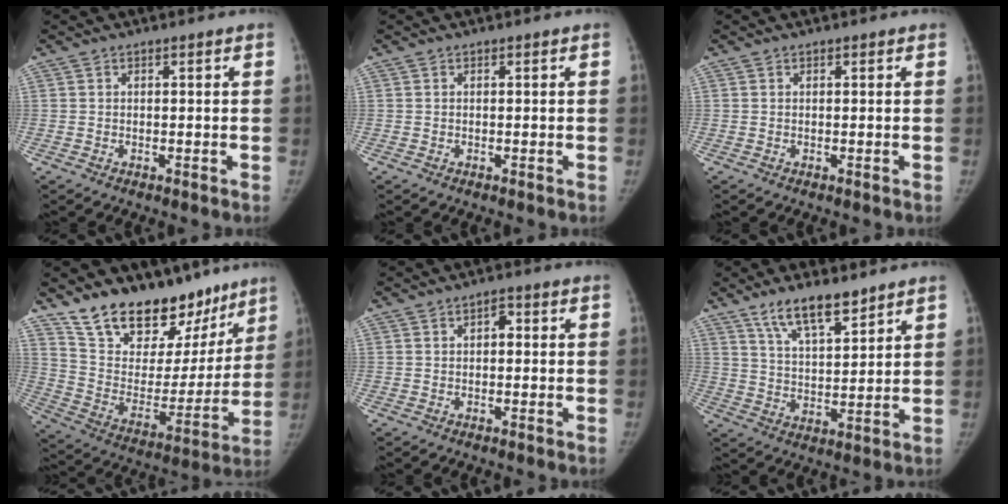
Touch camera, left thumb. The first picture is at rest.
{"total": 0.0}
{"total": 0.0}
{"total": 23.9, "force": [18.2, 12.1, 9.7], "torque": [-0.103, -0.095, 0.297]}
{"total": 2.0, "force": [0.4, 1.2, 1.6], "torque": [-0.016, 0.005, 0.000]}
{"total": 10.0, "force": [7.2, 3.1, 6.2], "torque": [-0.086, -0.043, 0.136]}